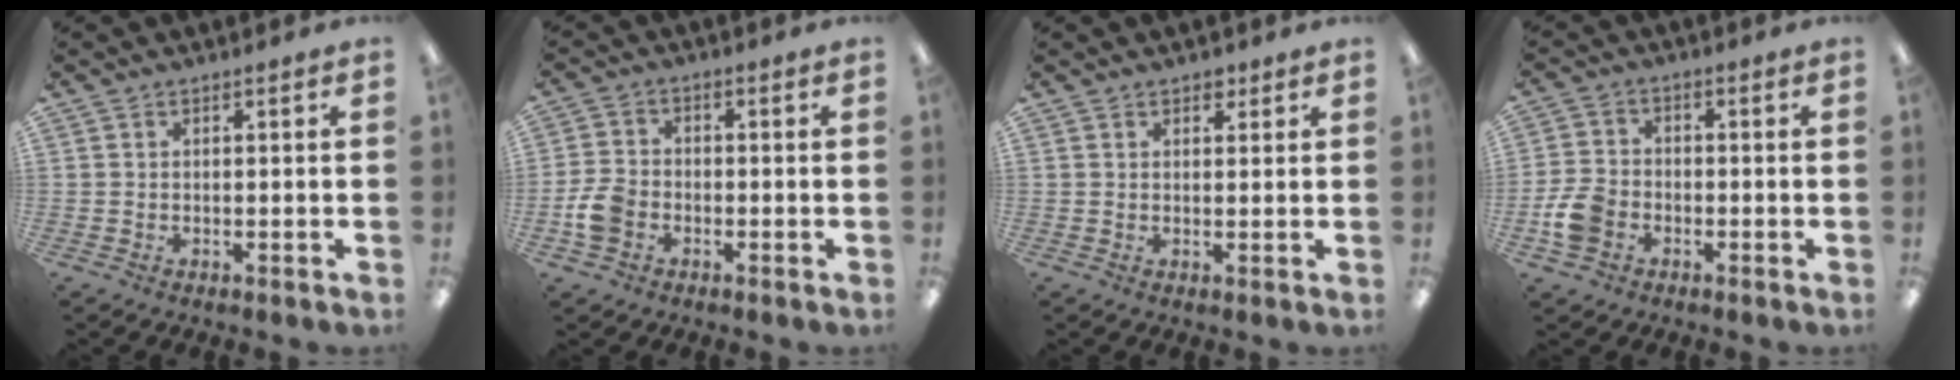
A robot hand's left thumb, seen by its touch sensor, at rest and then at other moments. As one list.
[{"total": 6.4, "force": [-2.2, 4.9, 3.5], "torque": [-0.067, 0.010, -0.042]}, {"total": 2.1, "force": [1.7, 1.1, 0.6], "torque": [0.004, -0.005, 0.028]}, {"total": 7.6, "force": [-2.7, 5.7, 4.3], "torque": [-0.092, 0.019, -0.049]}]